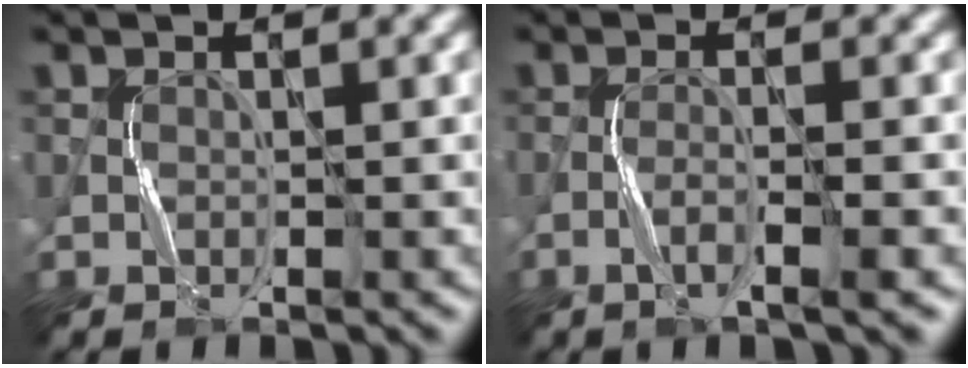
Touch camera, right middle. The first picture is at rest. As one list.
[{"total": 2.2, "force": [-1.1, 0.0, 1.9], "torque": [-0.036, 0.006, -0.025]}]